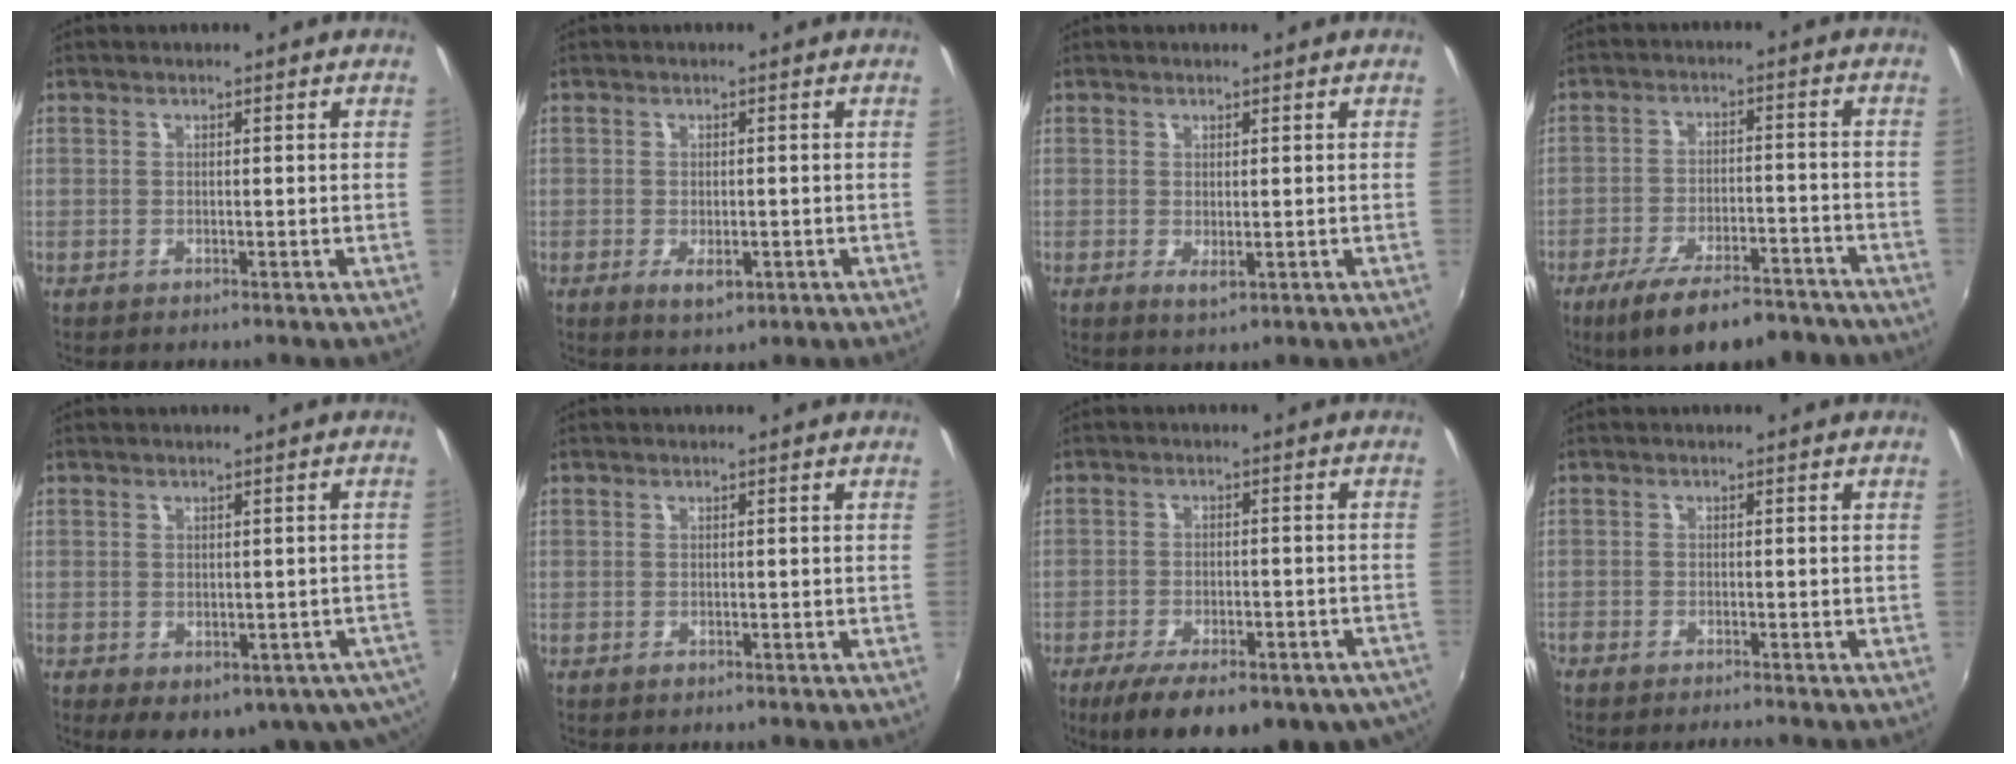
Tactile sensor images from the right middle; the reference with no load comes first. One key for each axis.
{"total": 3.6, "fx": -1.3, "fy": 1.7, "fz": 2.9, "tx": -0.054, "ty": -0.009, "tz": -0.016}
{"total": 1.7, "fx": 0.0, "fy": 0.6, "fz": 1.6, "tx": -0.027, "ty": -0.005, "tz": 0.002}
{"total": 16.1, "fx": -12.5, "fy": 5.0, "fz": 8.8, "tx": -0.163, "ty": -0.022, "tz": -0.179}
{"total": 11.4, "fx": -5.4, "fy": 6.8, "fz": 7.4, "tx": -0.119, "ty": -0.025, "tz": -0.053}
{"total": 0.6, "fx": -0.4, "fy": 0.4, "fz": 0.1, "tx": -0.004, "ty": -0.004, "tz": -0.008}
{"total": 19.4, "fx": -13.4, "fy": 7.9, "fz": 11.7, "tx": -0.211, "ty": -0.042, "tz": -0.176}
{"total": 2.5, "fx": -2.4, "fy": 0.1, "fz": 0.7, "tx": -0.028, "ty": -0.012, "tz": -0.045}